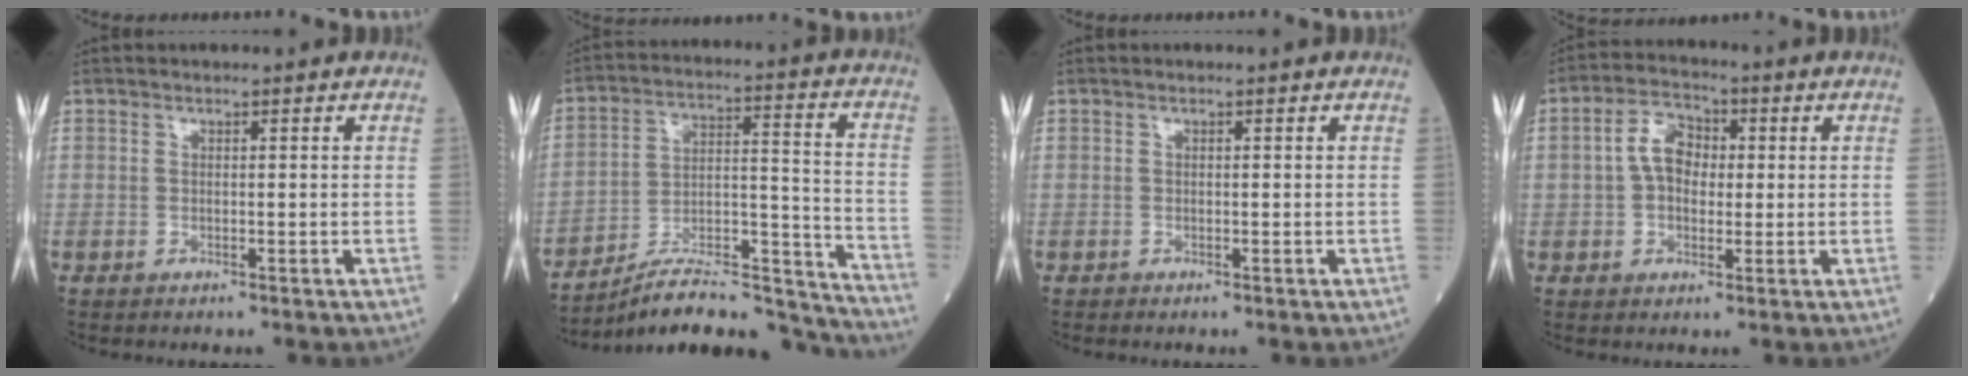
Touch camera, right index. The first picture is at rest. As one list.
[{"total": 19.6, "force": [-18.8, 1.4, 5.6], "torque": [-0.073, 0.039, -0.295]}, {"total": 0.0}, {"total": 6.1, "force": [0.5, 4.1, 4.6], "torque": [-0.094, 0.022, 0.004]}]